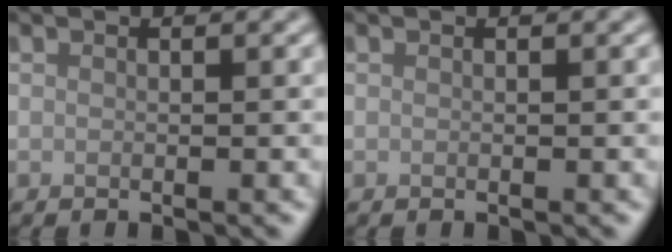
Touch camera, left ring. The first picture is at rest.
{"total": 0.0}